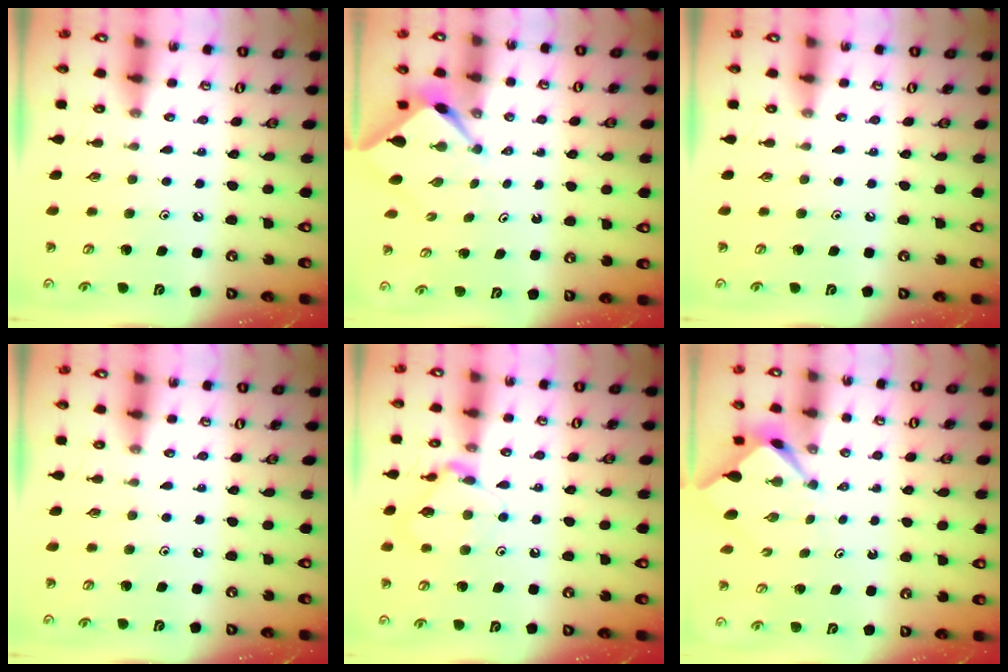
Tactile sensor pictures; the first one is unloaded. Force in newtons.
{"total": 2.5, "press": 2.5, "slide": 0.3}
{"total": 0.0}
{"total": 0.0}
{"total": 9.4, "press": 9.4, "slide": 0.6}
{"total": 2.3, "press": 2.3, "slide": 0.3}